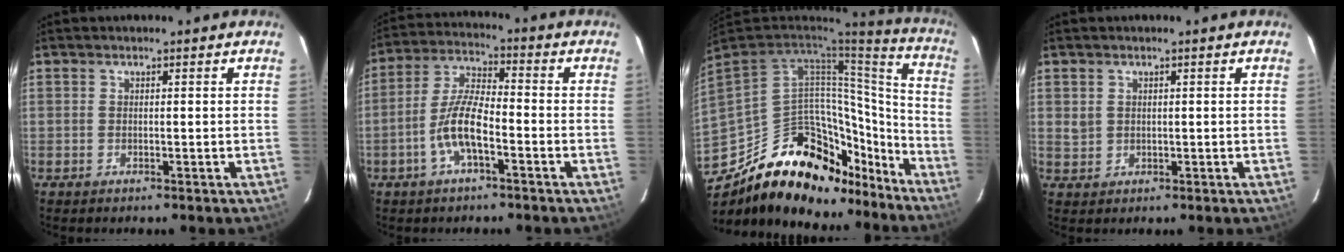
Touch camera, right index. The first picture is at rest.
{"total": 8.7, "force": [-3.7, 2.6, 7.4], "torque": [-0.162, 0.008, -0.071]}
{"total": 30.9, "force": [-21.6, 17.0, 14.0], "torque": [-0.269, 0.061, -0.297]}
{"total": 2.2, "force": [0.5, 2.0, 0.7], "torque": [-0.011, 0.004, 0.013]}